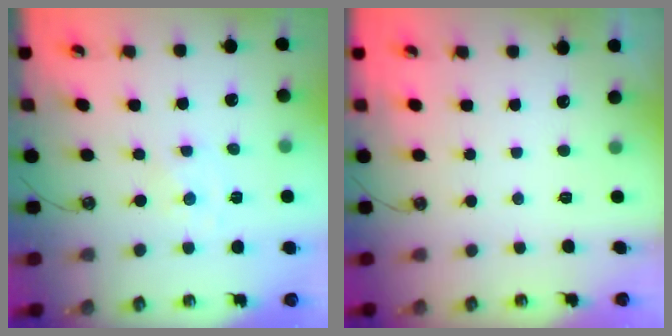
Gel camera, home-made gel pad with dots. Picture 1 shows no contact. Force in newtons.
{"total": 0.0}